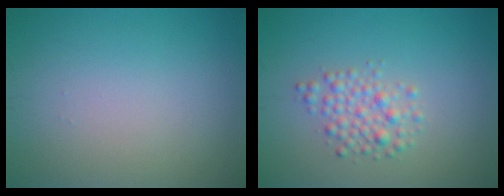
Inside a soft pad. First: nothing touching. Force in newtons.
{"total": 2.6, "press": 2.6, "slide": 0.1}